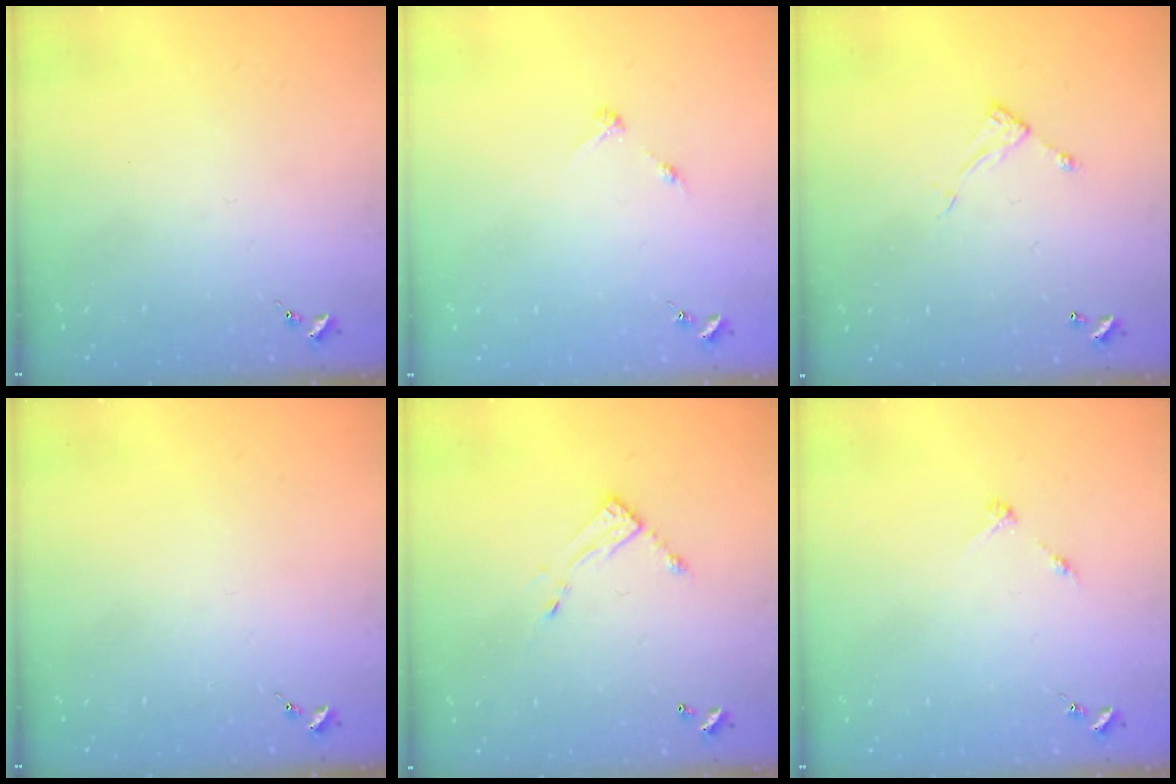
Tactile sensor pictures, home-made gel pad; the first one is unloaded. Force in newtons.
{"total": 2.8, "press": 2.8, "slide": 0.3}
{"total": 5.0, "press": 5.0, "slide": 0.4}
{"total": 0.0}
{"total": 7.3, "press": 7.3, "slide": 0.3}
{"total": 2.8, "press": 2.8, "slide": 0.3}